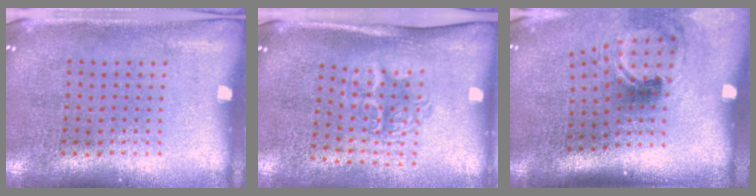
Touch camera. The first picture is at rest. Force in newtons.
{"total": 1.7, "press": 1.3, "slide": 1.1}
{"total": 1.8, "press": 1.1, "slide": 1.4}